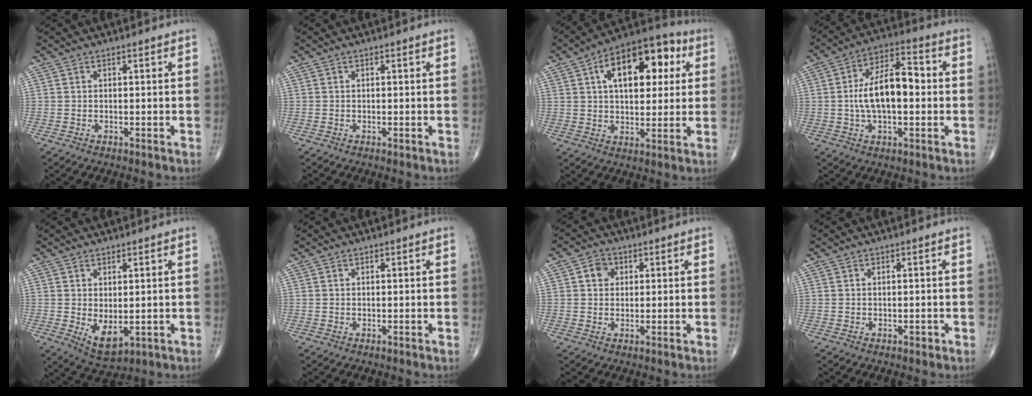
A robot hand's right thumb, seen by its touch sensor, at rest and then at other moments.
{"total": 0.0}
{"total": 17.9, "force": [5.3, 9.6, 14.2], "torque": [-0.172, 0.016, 0.073]}
{"total": 13.5, "force": [0.0, 6.5, 11.8], "torque": [-0.198, 0.027, -0.008]}
{"total": 5.7, "force": [-0.6, 2.9, 4.9], "torque": [-0.072, -0.011, 0.008]}
{"total": 0.0}
{"total": 3.4, "force": [0.8, 2.9, 1.5], "torque": [-0.009, 0.004, 0.010]}
{"total": 0.7, "force": [-0.4, 0.4, 0.5], "torque": [-0.005, 0.000, -0.006]}